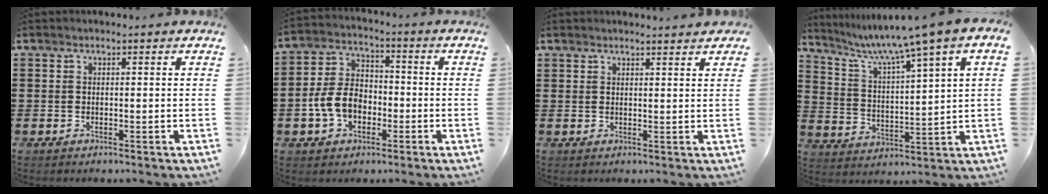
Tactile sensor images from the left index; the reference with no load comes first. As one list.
[{"total": 7.5, "force": [-2.4, 5.3, 4.7], "torque": [-0.121, 0.009, -0.053]}, {"total": 1.8, "force": [1.7, 0.2, 0.5], "torque": [-0.013, 0.002, 0.033]}, {"total": 6.9, "force": [5.3, -0.8, 4.3], "torque": [-0.104, -0.038, 0.081]}]